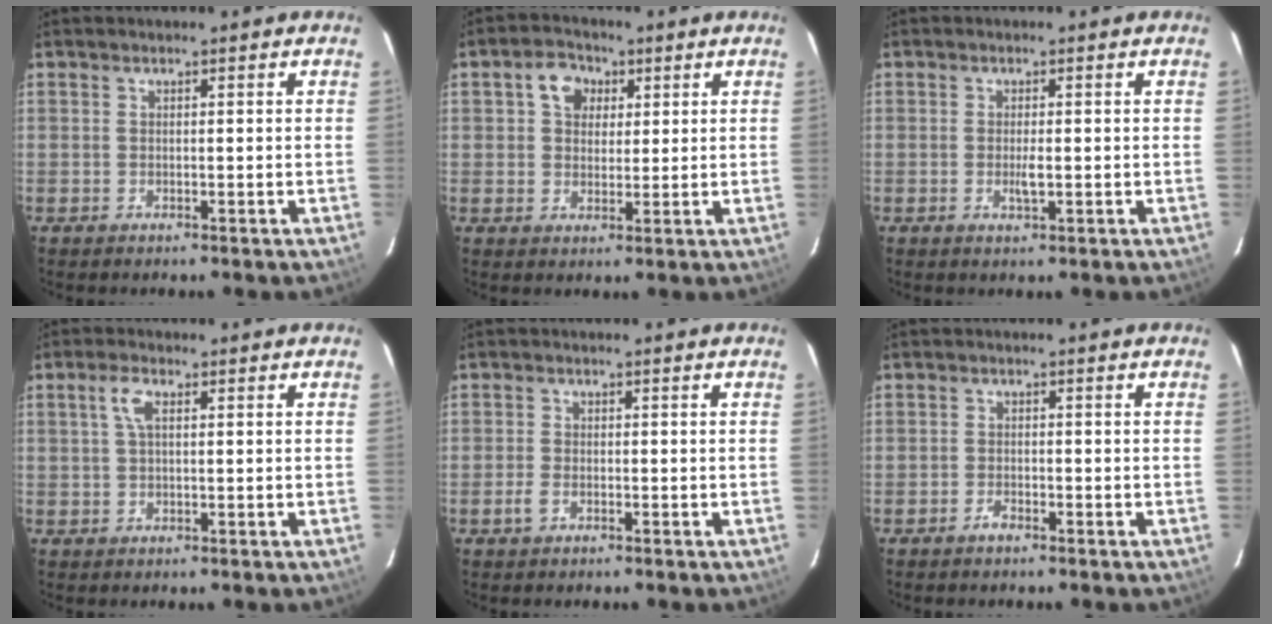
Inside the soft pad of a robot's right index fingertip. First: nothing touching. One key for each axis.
{"total": 5.7, "fx": 2.0, "fy": 4.5, "fz": 2.7, "tx": -0.042, "ty": 0.020, "tz": 0.034}
{"total": 1.9, "fx": -0.4, "fy": 0.4, "fz": 1.8, "tx": -0.034, "ty": -0.005, "tz": -0.005}
{"total": 3.1, "fx": 0.9, "fy": 1.3, "fz": 2.7, "tx": -0.057, "ty": 0.009, "tz": 0.017}
{"total": 2.1, "fx": -1.2, "fy": 1.2, "fz": 1.3, "tx": -0.032, "ty": 0.000, "tz": -0.024}
{"total": 1.5, "fx": -1.3, "fy": 0.5, "fz": 0.6, "tx": -0.014, "ty": 0.001, "tz": -0.027}